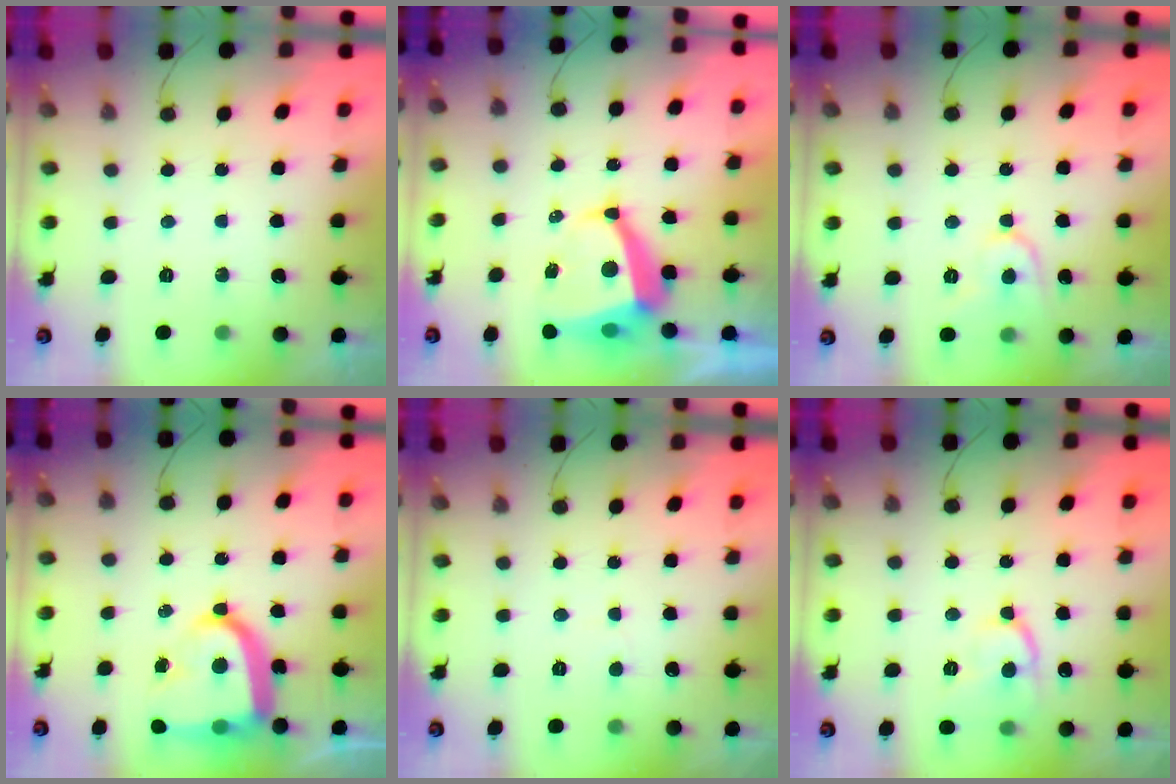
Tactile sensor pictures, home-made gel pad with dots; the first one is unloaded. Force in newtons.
{"total": 9.0, "press": 8.9, "slide": 1.1}
{"total": 6.9, "press": 6.9, "slide": 0.6}
{"total": 15.8, "press": 15.7, "slide": 1.1}
{"total": 2.6, "press": 2.6, "slide": 0.2}
{"total": 11.8, "press": 11.8, "slide": 1.1}